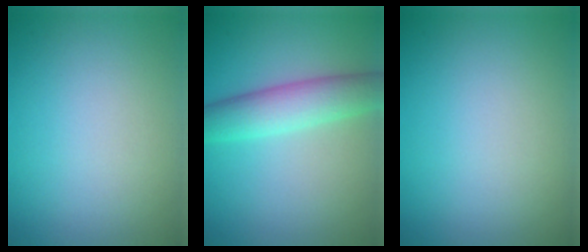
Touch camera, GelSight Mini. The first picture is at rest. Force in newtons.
{"total": 4.9, "press": 4.9, "slide": 0.1}
{"total": 0.0}